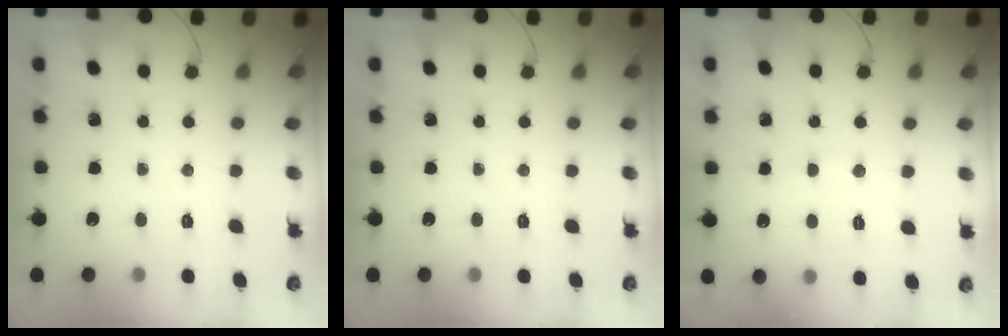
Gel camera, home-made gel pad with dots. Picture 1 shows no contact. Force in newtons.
{"total": 0.0}
{"total": 7.1, "press": 6.9, "slide": 1.4}